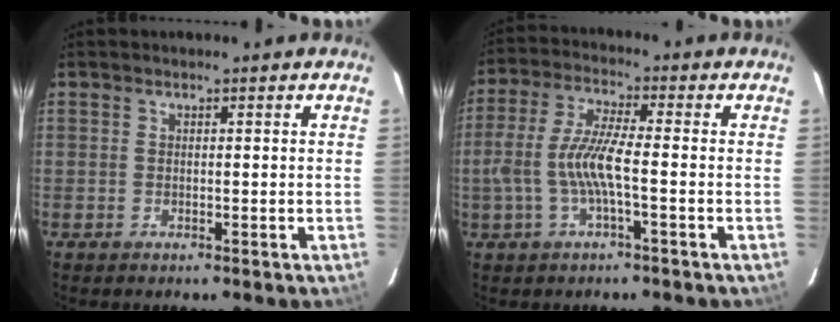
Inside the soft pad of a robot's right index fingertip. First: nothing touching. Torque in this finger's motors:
{"motor_torque": [0.80, -0.43, 0.58, 0.20]}